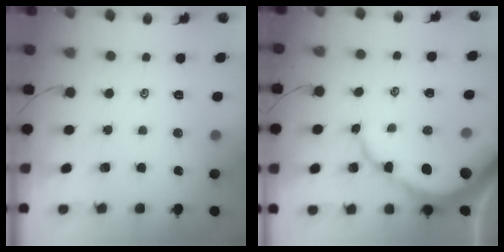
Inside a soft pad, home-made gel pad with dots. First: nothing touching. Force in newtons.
{"total": 10.2, "press": 10.1, "slide": 1.1}